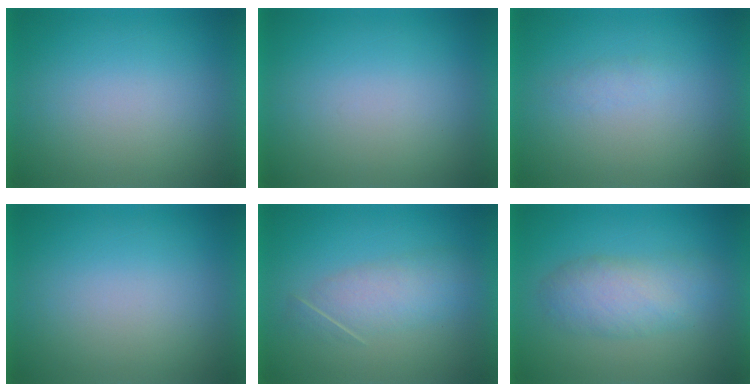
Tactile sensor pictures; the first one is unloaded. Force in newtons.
{"total": 0.0}
{"total": 1.2}
{"total": 0.0}
{"total": 3.4}
{"total": 4.2}